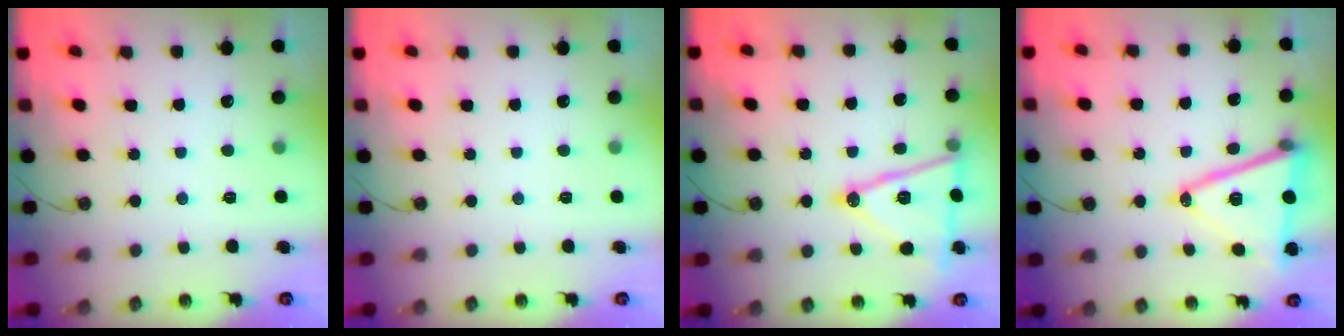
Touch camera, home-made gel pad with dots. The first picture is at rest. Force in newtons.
{"total": 0.0}
{"total": 16.7, "press": 16.3, "slide": 3.5}
{"total": 17.0, "press": 16.5, "slide": 3.9}